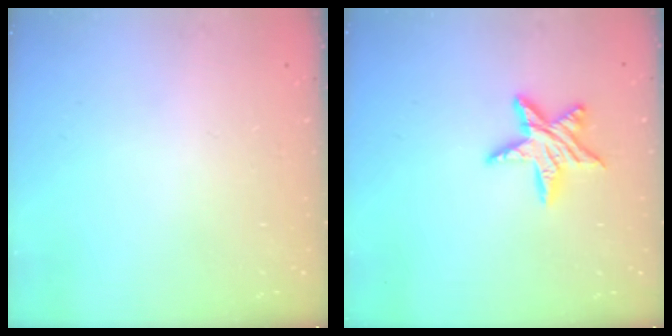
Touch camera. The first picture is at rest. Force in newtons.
{"total": 11.3, "press": 11.2, "slide": 0.7}